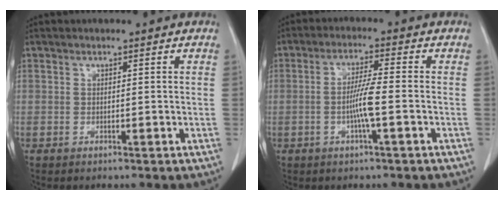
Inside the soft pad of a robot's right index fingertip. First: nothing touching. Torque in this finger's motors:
{"motor_torque": [0.11, 0.18, 0.09, 0.05]}